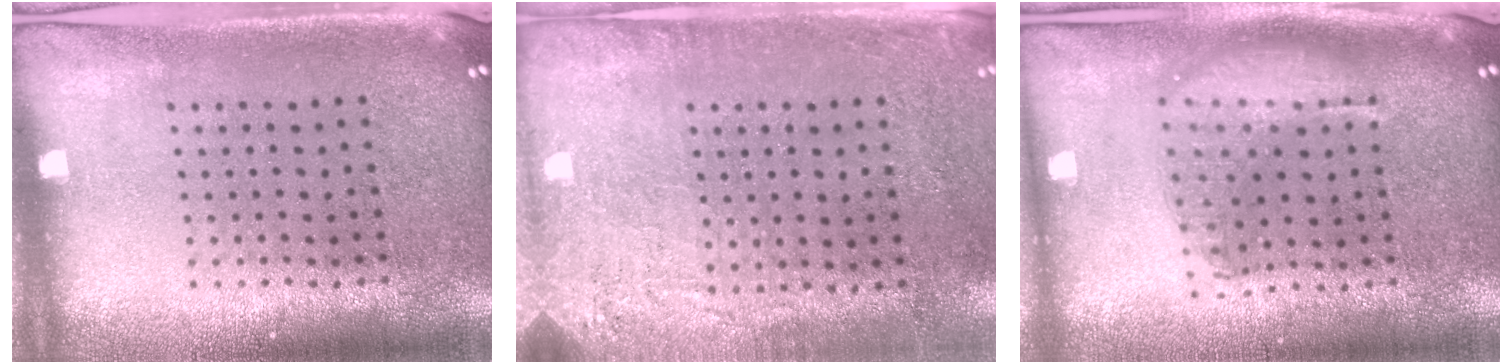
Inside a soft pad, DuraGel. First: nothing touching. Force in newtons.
{"total": 2.8, "press": 2.3, "slide": 1.6}
{"total": 1.6, "press": 1.4, "slide": 0.7}